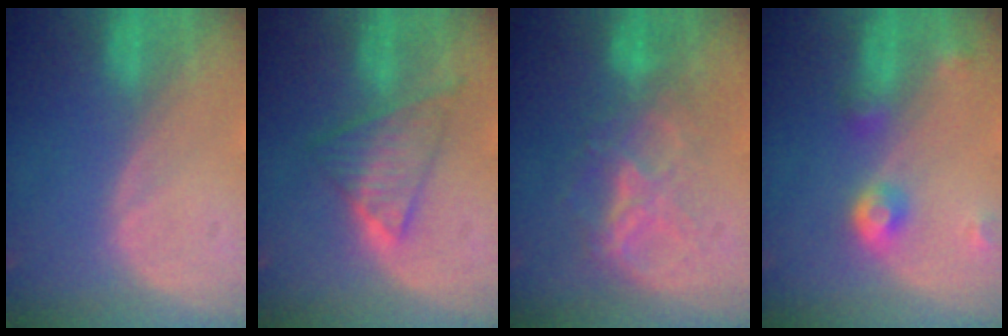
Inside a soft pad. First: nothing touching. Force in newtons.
{"total": 6.6, "press": 6.3, "slide": 1.8}
{"total": 6.5, "press": 6.2, "slide": 1.9}
{"total": 4.9, "press": 4.4, "slide": 2.1}